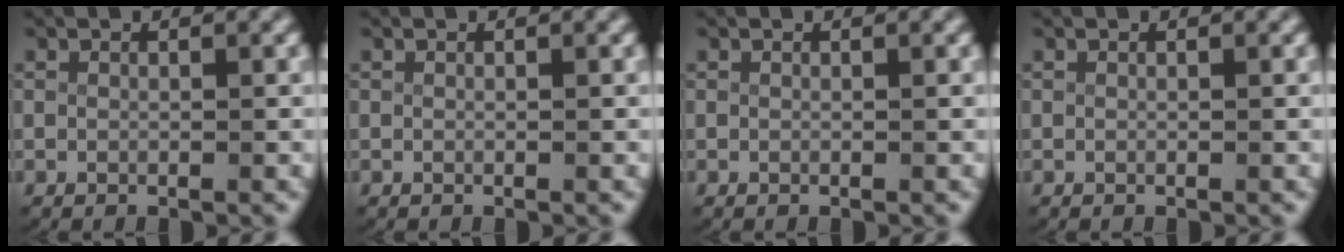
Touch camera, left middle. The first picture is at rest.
{"total": 0.0}
{"total": 0.0}
{"total": 0.0}